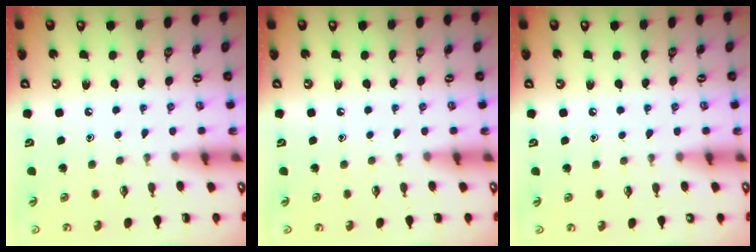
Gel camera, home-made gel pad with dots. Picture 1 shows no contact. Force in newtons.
{"total": 0.0}
{"total": 3.5, "press": 3.4, "slide": 0.6}